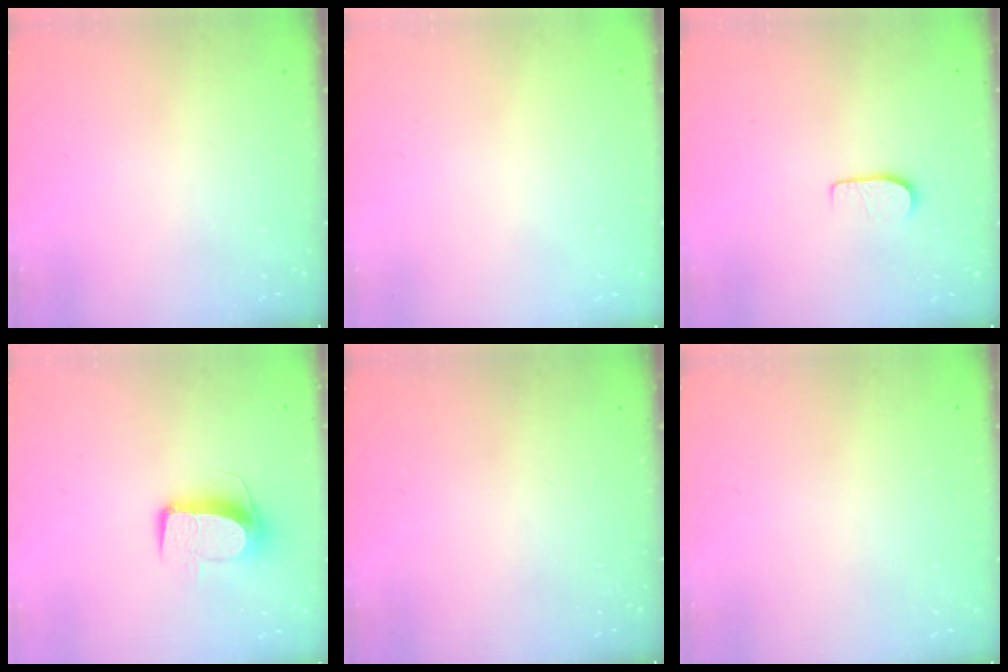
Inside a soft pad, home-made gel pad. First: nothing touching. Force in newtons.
{"total": 0.0}
{"total": 6.3, "press": 6.3, "slide": 0.7}
{"total": 10.5, "press": 10.5, "slide": 0.8}
{"total": 0.0}
{"total": 0.0}